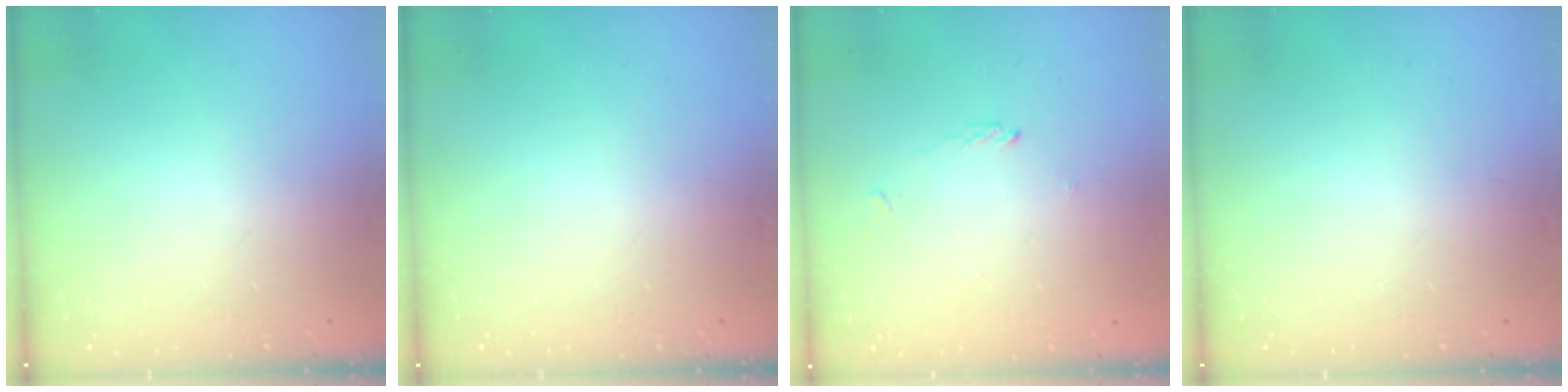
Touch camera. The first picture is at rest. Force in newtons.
{"total": 0.0}
{"total": 1.9, "press": 1.9, "slide": 0.5}
{"total": 0.0}